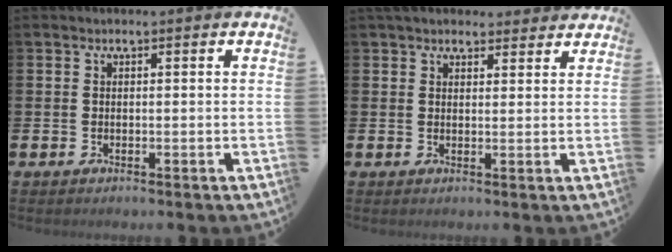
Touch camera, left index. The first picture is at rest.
{"total": 3.4, "force": [3.1, 1.2, 0.6], "torque": [-0.004, -0.012, 0.054]}